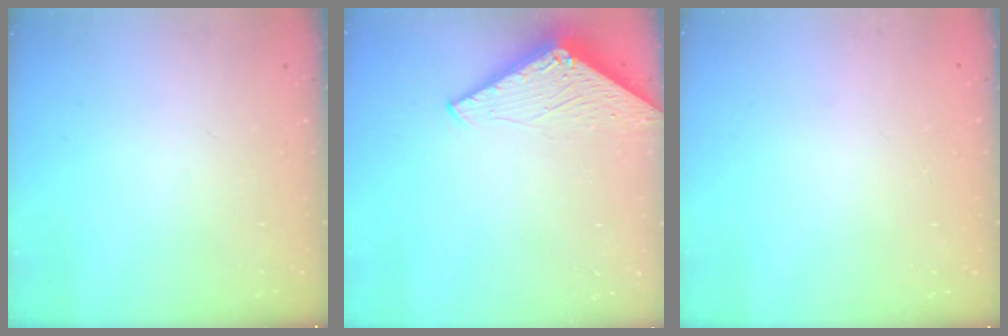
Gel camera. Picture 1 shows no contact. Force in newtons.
{"total": 2.9, "press": 2.9, "slide": 0.2}
{"total": 0.0}